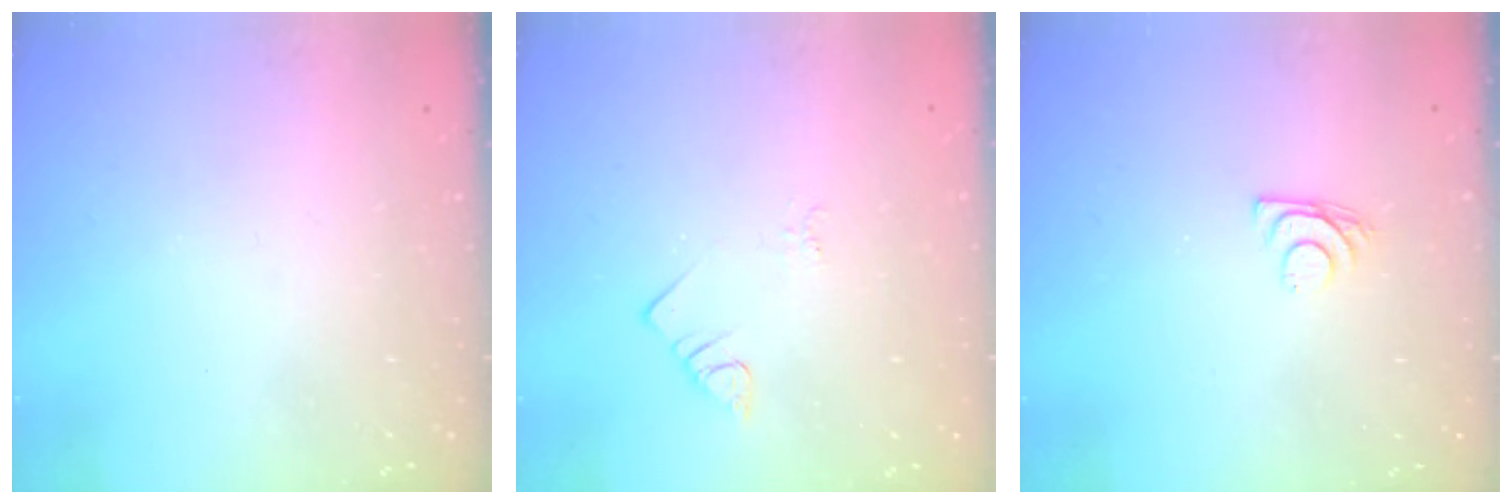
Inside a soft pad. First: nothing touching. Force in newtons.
{"total": 2.3, "press": 2.3, "slide": 0.4}
{"total": 7.2, "press": 7.2, "slide": 0.6}